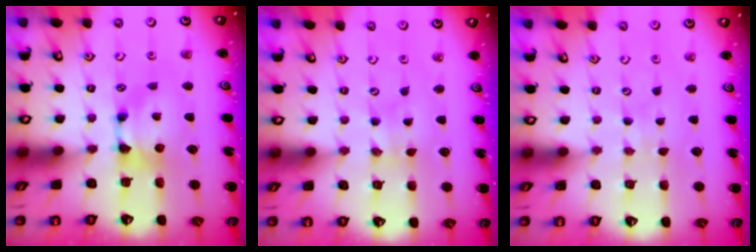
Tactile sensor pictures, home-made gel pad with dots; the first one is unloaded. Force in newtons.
{"total": 4.7, "press": 4.7, "slide": 0.8}
{"total": 5.3, "press": 5.2, "slide": 0.2}